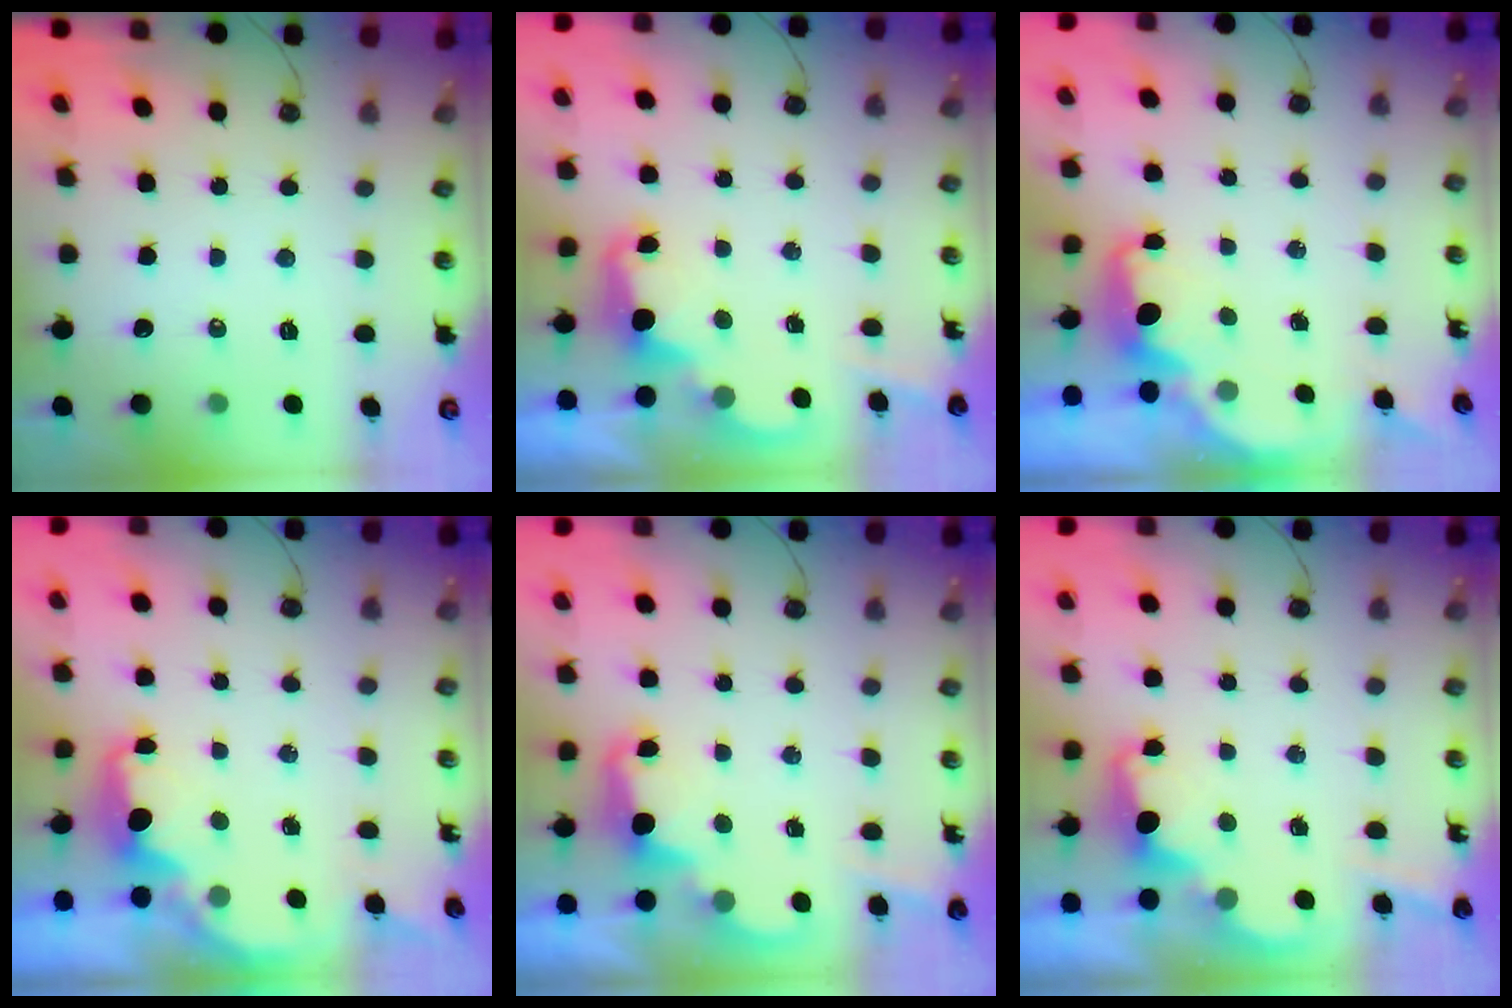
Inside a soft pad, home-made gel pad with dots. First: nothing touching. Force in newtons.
{"total": 2.4, "press": 2.3, "slide": 0.6}
{"total": 2.3, "press": 2.2, "slide": 0.6}
{"total": 2.5, "press": 2.4, "slide": 0.8}
{"total": 2.6, "press": 2.5, "slide": 0.6}
{"total": 3.6, "press": 3.5, "slide": 0.7}